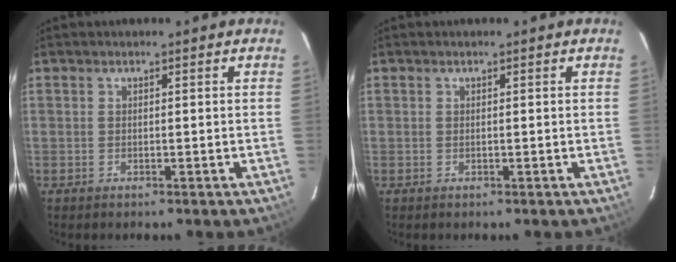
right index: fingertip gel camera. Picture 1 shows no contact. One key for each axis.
{"total": 0.0}